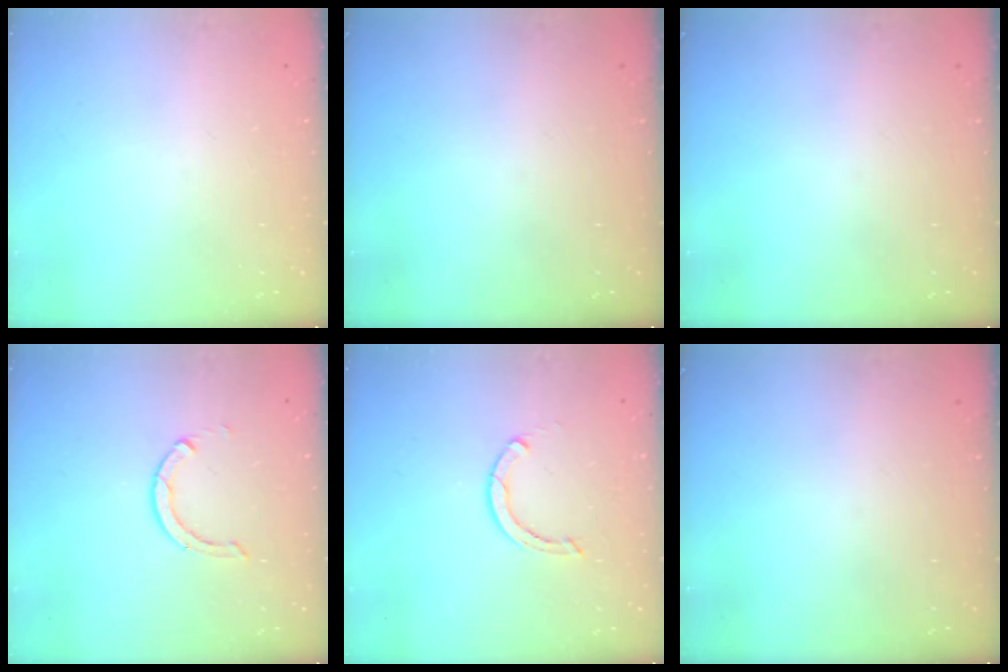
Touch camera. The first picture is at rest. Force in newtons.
{"total": 0.0}
{"total": 0.0}
{"total": 2.9, "press": 2.9, "slide": 0.4}
{"total": 2.4, "press": 2.4, "slide": 0.0}
{"total": 0.0}